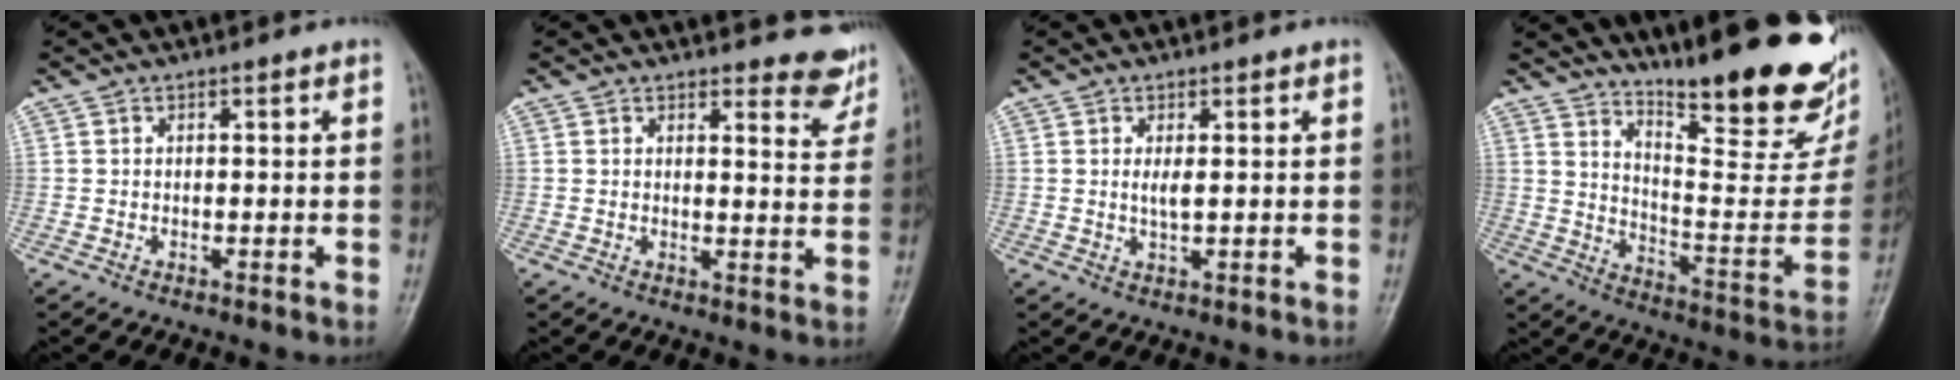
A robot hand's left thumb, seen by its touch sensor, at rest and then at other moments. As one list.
[{"total": 6.1, "force": [5.6, 1.9, 1.3], "torque": [0.010, -0.047, 0.052]}, {"total": 2.2, "force": [0.7, 0.6, 2.0], "torque": [-0.038, -0.006, 0.013]}, {"total": 27.2, "force": [20.0, 6.2, 17.4], "torque": [-0.219, -0.128, 0.283]}]